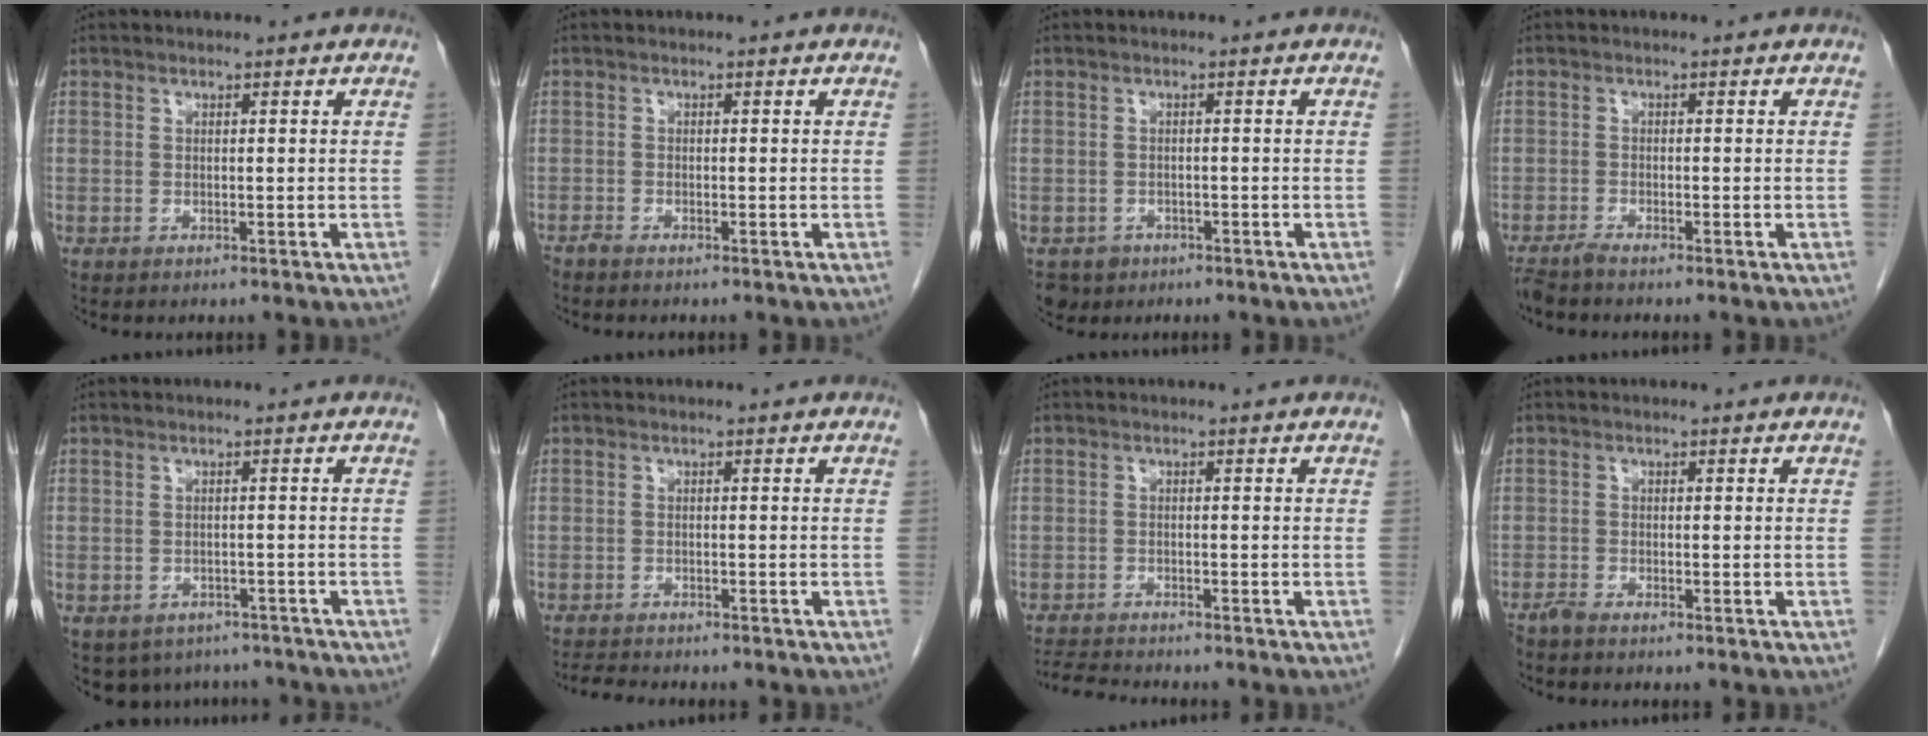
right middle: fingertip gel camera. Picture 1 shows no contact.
{"total": 0.9, "force": [-0.9, 0.0, 0.3], "torque": [-0.012, -0.002, -0.018]}
{"total": 3.4, "force": [-2.0, 2.7, 0.4], "torque": [-0.004, 0.003, -0.031]}
{"total": 1.8, "force": [-1.7, -0.3, 0.6], "torque": [-0.019, -0.005, -0.035]}
{"total": 7.3, "force": [-5.9, 4.2, 1.1], "torque": [-0.008, 0.008, -0.069]}
{"total": 3.9, "force": [-3.6, 0.5, 1.2], "torque": [-0.020, -0.012, -0.058]}
{"total": 4.5, "force": [-4.4, -0.2, 1.1], "torque": [-0.019, -0.017, -0.075]}
{"total": 1.3, "force": [-1.2, 0.0, 0.5], "torque": [-0.016, -0.002, -0.025]}